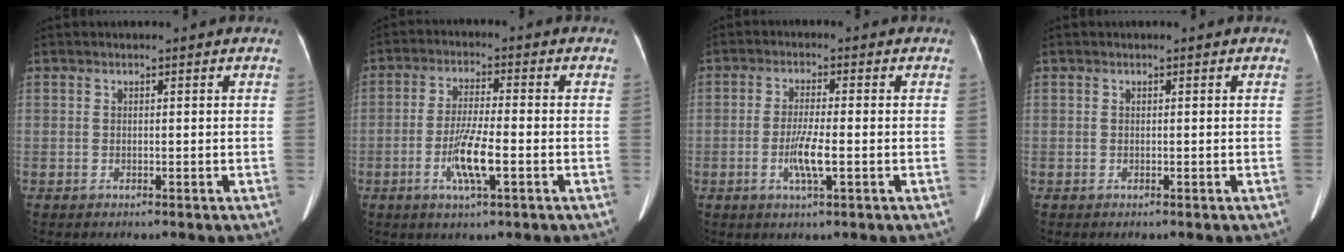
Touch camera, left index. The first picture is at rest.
{"total": 7.0, "force": [-2.4, 0.6, 6.5], "torque": [-0.131, -0.008, -0.045]}
{"total": 4.8, "force": [-1.4, 0.3, 4.6], "torque": [-0.094, -0.008, -0.025]}
{"total": 0.0}